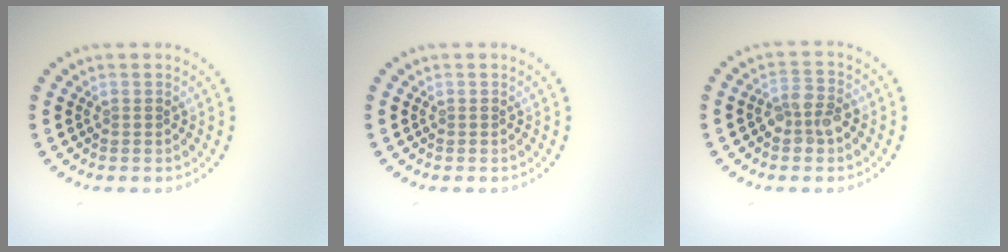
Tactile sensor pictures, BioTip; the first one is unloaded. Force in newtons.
{"total": 0.0}
{"total": 2.7, "press": 2.4, "slide": 1.2}